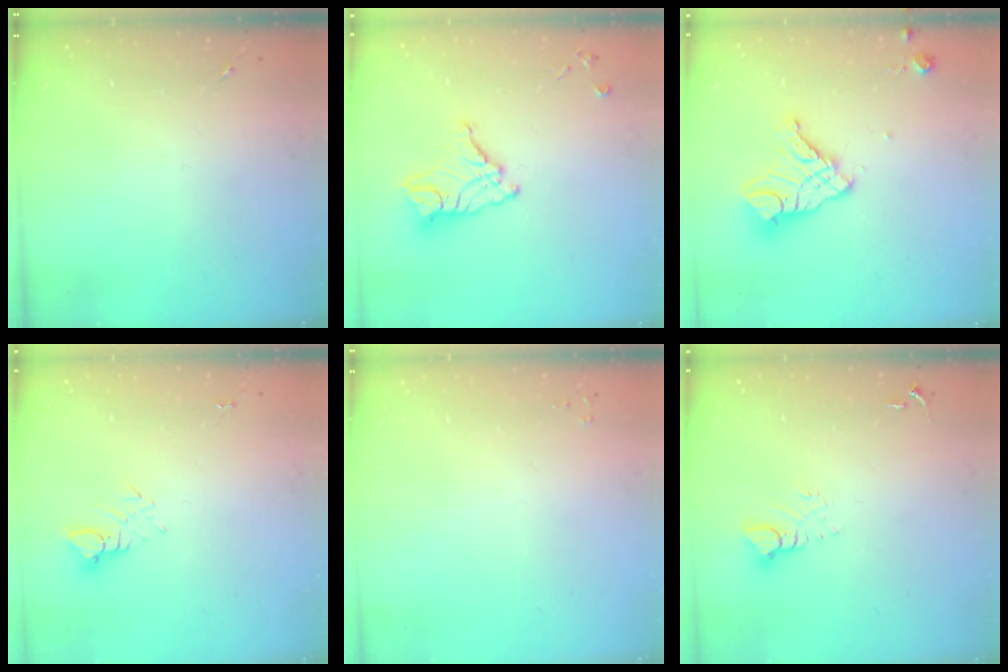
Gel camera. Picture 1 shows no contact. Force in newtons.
{"total": 12.7, "press": 12.6, "slide": 1.1}
{"total": 14.6, "press": 14.5, "slide": 1.4}
{"total": 3.1, "press": 3.1, "slide": 0.2}
{"total": 2.0, "press": 2.0, "slide": 0.3}
{"total": 5.3, "press": 5.3, "slide": 0.3}